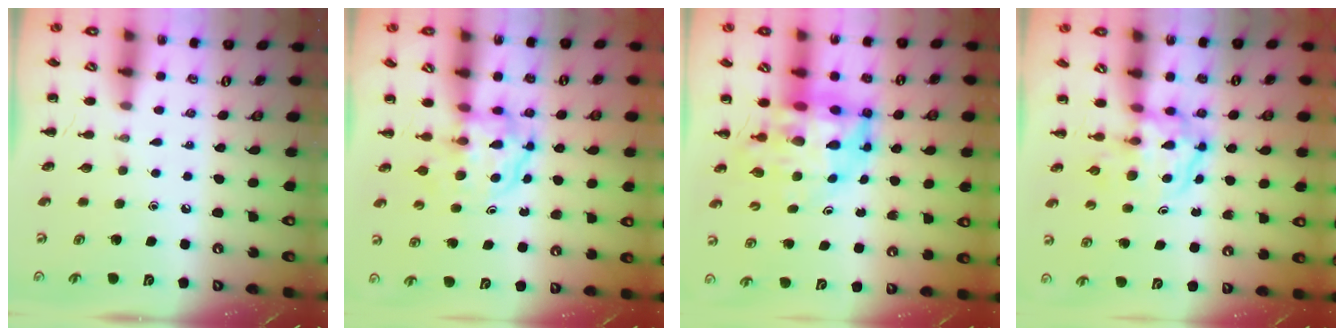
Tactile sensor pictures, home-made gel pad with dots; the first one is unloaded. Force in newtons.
{"total": 3.7, "press": 3.7, "slide": 0.2}
{"total": 9.2, "press": 8.7, "slide": 2.7}
{"total": 3.8, "press": 3.8, "slide": 0.4}